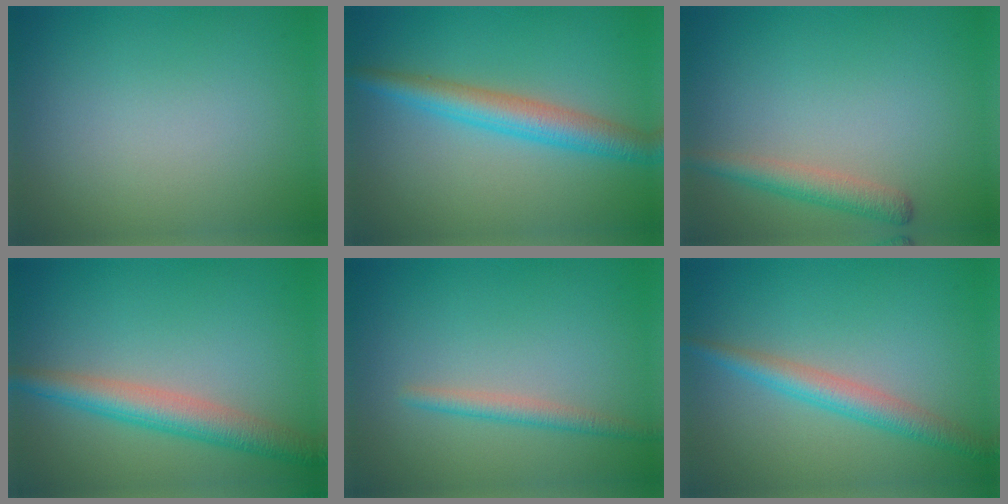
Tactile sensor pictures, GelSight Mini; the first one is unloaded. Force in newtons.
{"total": 4.2, "press": 4.2, "slide": 0.1}
{"total": 2.4, "press": 2.4, "slide": 0.1}
{"total": 4.5, "press": 4.5, "slide": 0.2}
{"total": 1.9, "press": 1.9, "slide": 0.0}
{"total": 3.3, "press": 3.3, "slide": 0.0}